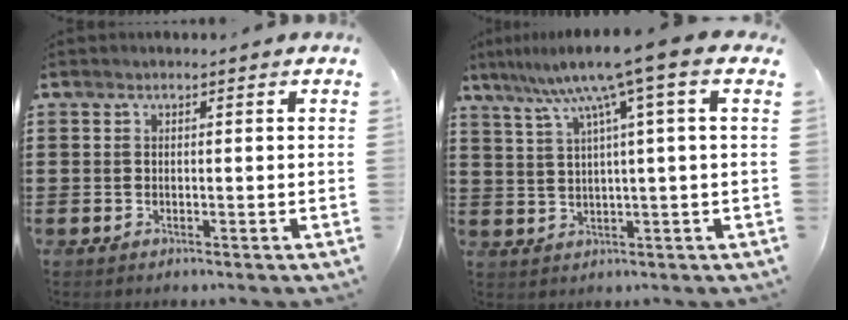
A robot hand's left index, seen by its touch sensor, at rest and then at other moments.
{"total": 8.7, "force": [4.2, -0.8, 7.6], "torque": [-0.156, -0.014, 0.065]}